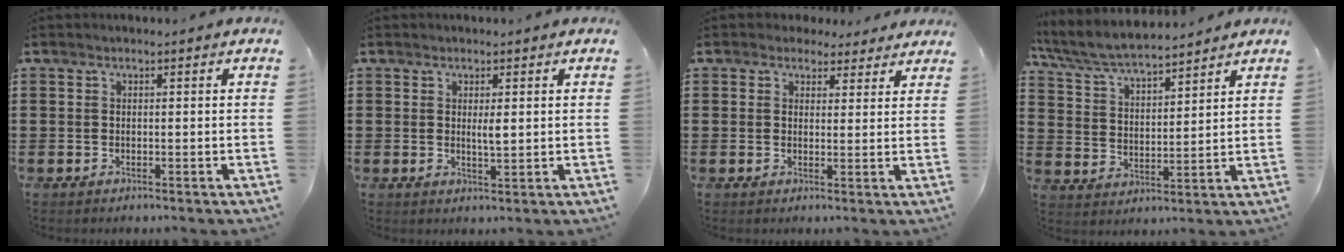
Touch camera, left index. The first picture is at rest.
{"total": 2.2, "force": [0.6, 0.4, 2.1], "torque": [-0.032, -0.002, 0.006]}
{"total": 3.0, "force": [2.5, 1.6, 0.5], "torque": [-0.011, 0.001, 0.044]}
{"total": 6.8, "force": [6.3, 0.6, 2.3], "torque": [-0.070, -0.031, 0.111]}